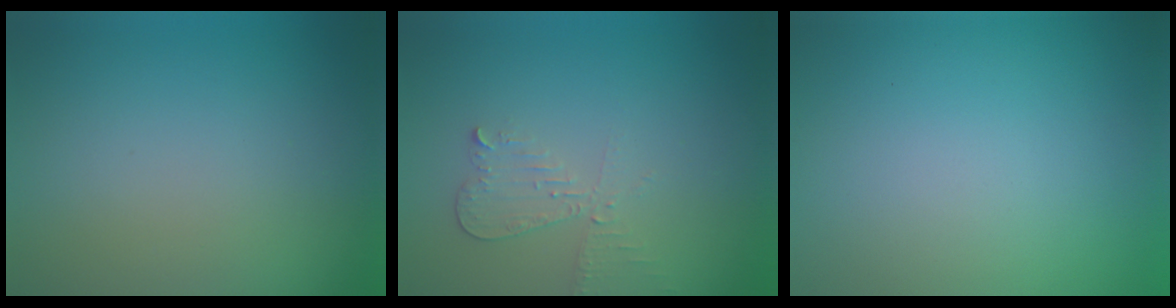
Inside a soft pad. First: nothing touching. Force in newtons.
{"total": 2.2, "press": 2.2, "slide": 0.1}
{"total": 0.0}